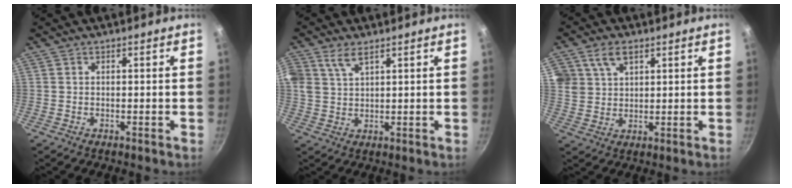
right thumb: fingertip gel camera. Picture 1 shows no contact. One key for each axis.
{"total": 5.1, "fx": 3.0, "fy": 2.5, "fz": 3.3, "tx": -0.062, "ty": -0.003, "tz": 0.063}
{"total": 6.3, "fx": 3.3, "fy": 4.1, "fz": 3.4, "tx": -0.050, "ty": -0.006, "tz": 0.066}